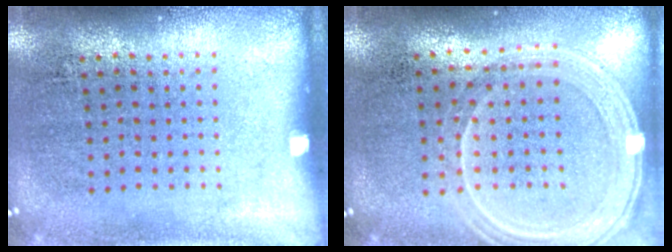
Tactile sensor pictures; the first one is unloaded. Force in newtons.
{"total": 1.2, "press": 1.2, "slide": 0.2}